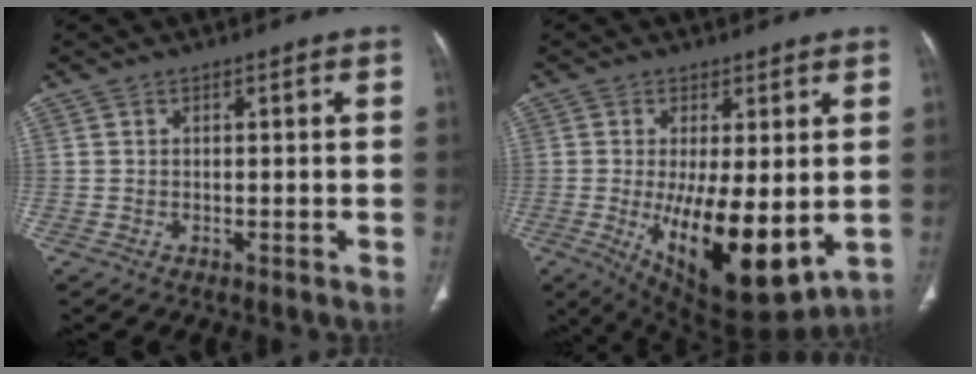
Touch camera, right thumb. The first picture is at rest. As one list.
[{"total": 16.2, "force": [-2.4, 6.0, 14.9], "torque": [-0.235, -0.035, -0.016]}]